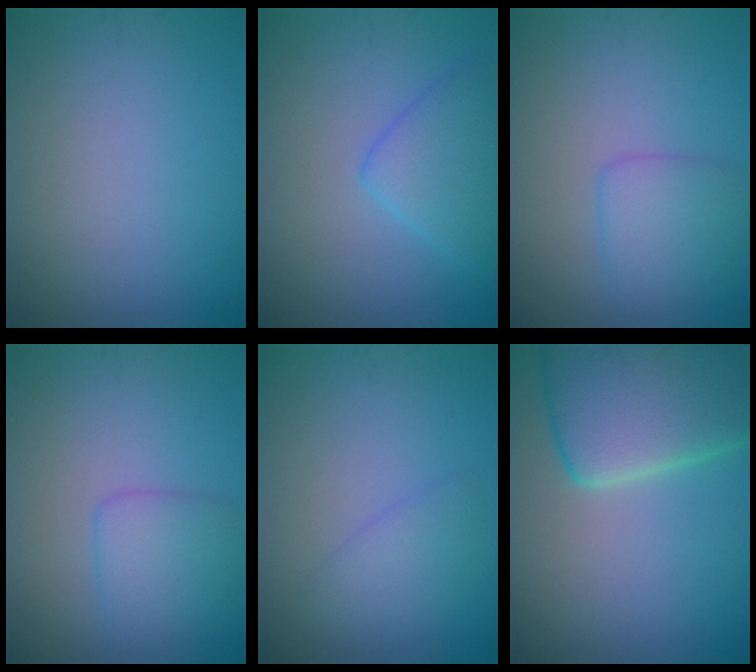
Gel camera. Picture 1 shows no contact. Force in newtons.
{"total": 3.6, "press": 3.6, "slide": 0.1}
{"total": 2.8, "press": 2.8, "slide": 0.2}
{"total": 2.8, "press": 2.8, "slide": 0.2}
{"total": 2.0, "press": 2.0, "slide": 0.2}
{"total": 9.2, "press": 9.2, "slide": 0.7}